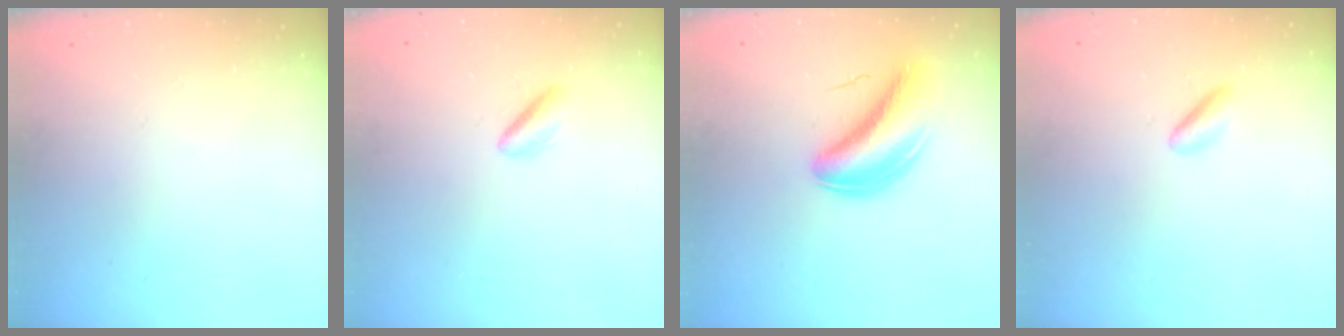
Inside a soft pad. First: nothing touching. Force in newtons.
{"total": 2.4, "press": 2.2, "slide": 0.8}
{"total": 6.2, "press": 6.0, "slide": 1.9}
{"total": 2.1, "press": 1.9, "slide": 1.0}